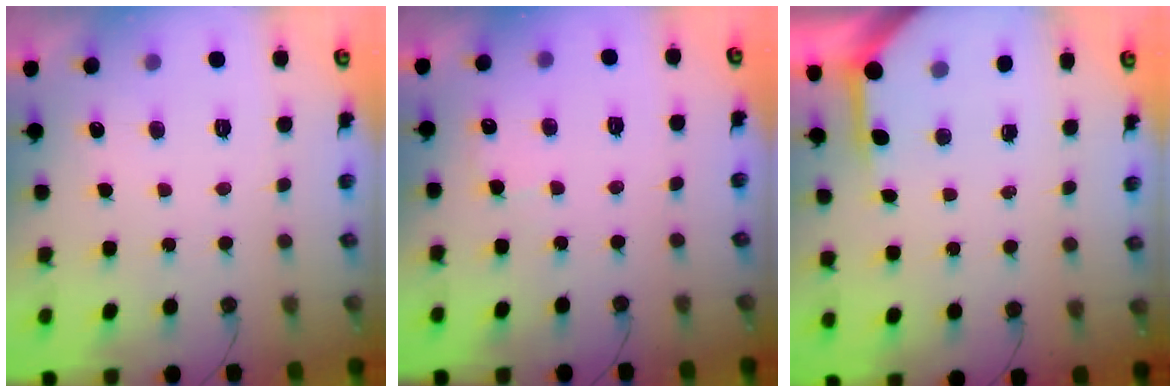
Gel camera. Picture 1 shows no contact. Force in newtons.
{"total": 4.7, "press": 4.7, "slide": 0.6}
{"total": 4.0, "press": 4.0, "slide": 0.5}